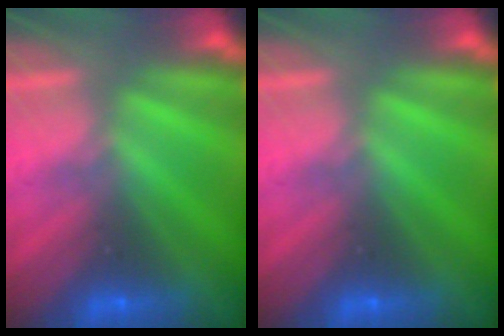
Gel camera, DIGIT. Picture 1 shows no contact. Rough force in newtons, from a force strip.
{"total": 0.0}